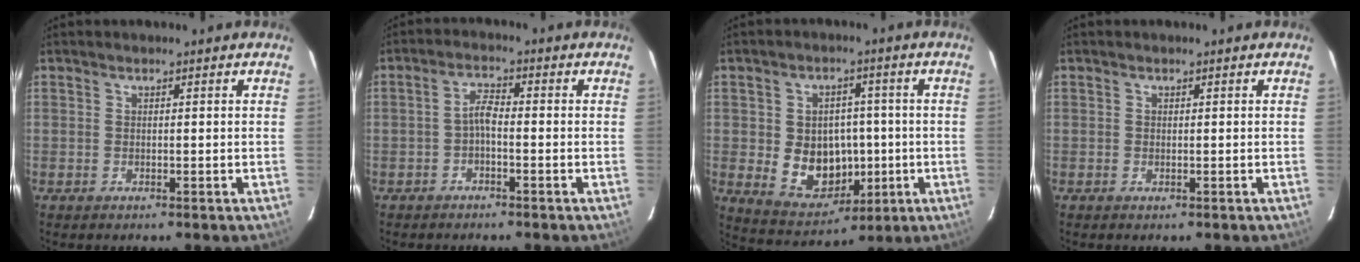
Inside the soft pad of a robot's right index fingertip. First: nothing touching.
{"total": 2.5, "force": [-1.3, 0.7, 2.0], "torque": [-0.045, 0.010, -0.027]}
{"total": 11.0, "force": [-1.3, 8.9, 6.3], "torque": [-0.132, 0.003, 0.002]}
{"total": 0.0}